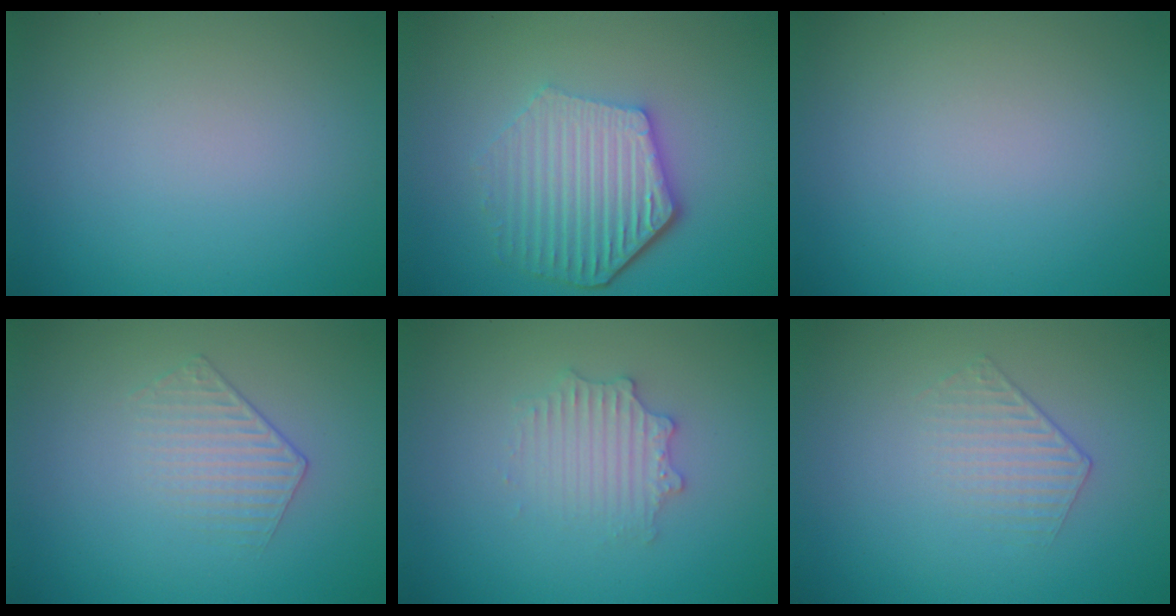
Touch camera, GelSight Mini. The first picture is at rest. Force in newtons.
{"total": 6.0, "press": 4.5, "slide": 3.9}
{"total": 0.0}
{"total": 1.5, "press": 0.9, "slide": 1.2}
{"total": 2.6, "press": 2.6, "slide": 0.4}
{"total": 1.3, "press": 0.6, "slide": 1.2}